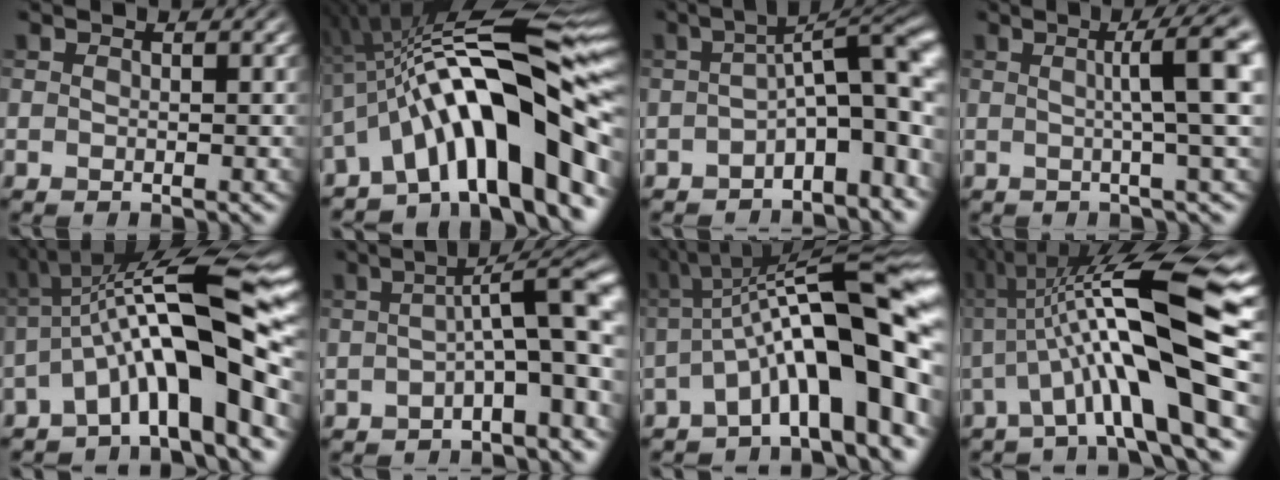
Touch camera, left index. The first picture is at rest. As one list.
[{"total": 15.0, "force": [-3.8, 4.0, 14.0], "torque": [-0.187, 0.032, -0.068]}, {"total": 8.8, "force": [-2.0, 2.9, 8.1], "torque": [-0.105, 0.017, -0.039]}, {"total": 7.1, "force": [1.0, 1.2, 6.9], "torque": [-0.081, 0.018, 0.013]}, {"total": 10.9, "force": [-2.3, 2.2, 10.4], "torque": [-0.157, 0.026, -0.048]}, {"total": 7.8, "force": [-0.8, 1.7, 7.5], "torque": [-0.095, 0.020, -0.022]}, {"total": 13.4, "force": [-1.7, 2.9, 13.0], "torque": [-0.188, 0.032, -0.032]}, {"total": 11.8, "force": [-0.6, 1.8, 11.7], "torque": [-0.191, 0.024, -0.016]}]